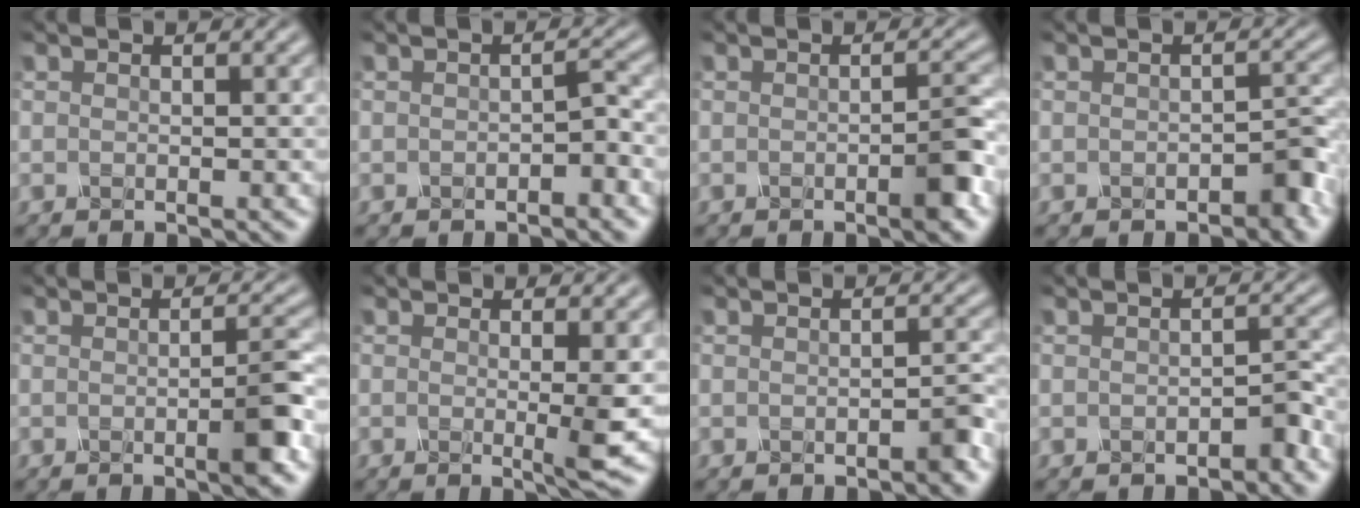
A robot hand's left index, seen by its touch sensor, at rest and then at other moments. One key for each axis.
{"total": 1.2, "fx": -0.9, "fy": -0.2, "fz": 0.6, "tx": -0.021, "ty": 0.006, "tz": -0.010}
{"total": 2.9, "fx": -1.6, "fy": 0.3, "fz": 2.4, "tx": -0.043, "ty": 0.002, "tz": -0.026}
{"total": 2.1, "fx": -1.7, "fy": 0.4, "fz": 1.2, "tx": -0.025, "ty": 0.007, "tz": -0.020}
{"total": 3.1, "fx": -1.3, "fy": 0.3, "fz": 2.8, "tx": -0.050, "ty": 0.000, "tz": -0.022}
{"total": 3.1, "fx": -0.1, "fy": 0.4, "fz": 3.0, "tx": -0.059, "ty": -0.008, "tz": 0.003}
{"total": 1.8, "fx": -1.5, "fy": 0.0, "fz": 1.1, "tx": -0.020, "ty": 0.003, "tz": -0.021}
{"total": 1.5, "fx": -1.3, "fy": 0.0, "fz": 0.6, "tx": -0.018, "ty": 0.005, "tz": -0.015}